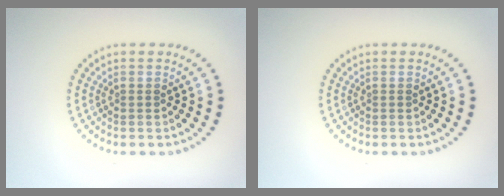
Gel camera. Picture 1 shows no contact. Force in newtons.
{"total": 0.0}